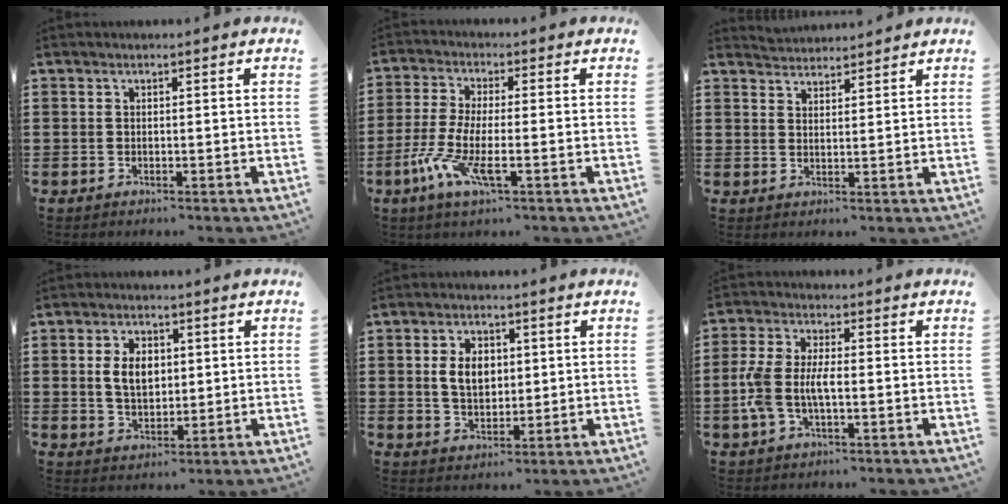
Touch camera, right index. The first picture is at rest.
{"total": 7.0, "force": [-3.1, 1.7, 6.0], "torque": [-0.149, -0.017, -0.066]}
{"total": 2.6, "force": [2.5, 0.1, -0.7], "torque": [0.006, -0.004, 0.051]}
{"total": 5.1, "force": [0.7, 3.3, 3.9], "torque": [-0.068, 0.006, 0.007]}
{"total": 5.1, "force": [0.7, 3.5, 3.8], "torque": [-0.081, 0.007, 0.006]}
{"total": 5.9, "force": [-1.0, 2.8, 5.1], "torque": [-0.125, -0.004, -0.028]}